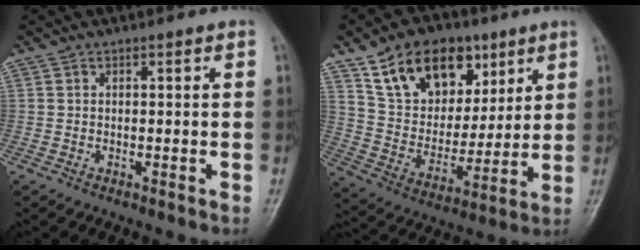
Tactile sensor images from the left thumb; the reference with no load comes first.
{"total": 19.1, "force": [10.5, 12.4, 10.0], "torque": [-0.120, -0.032, 0.190]}